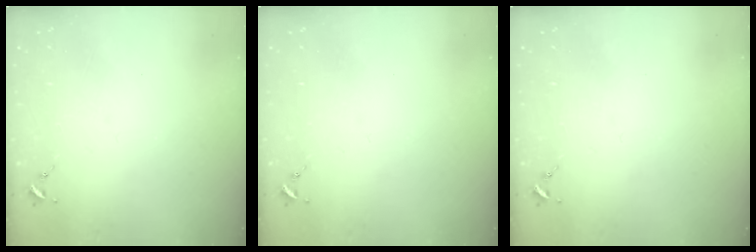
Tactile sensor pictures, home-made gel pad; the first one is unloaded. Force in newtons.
{"total": 0.0}
{"total": 0.0}